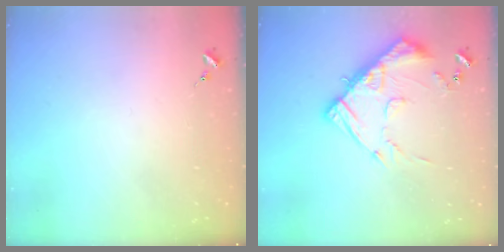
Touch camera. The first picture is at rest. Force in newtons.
{"total": 14.2, "press": 14.2, "slide": 1.2}